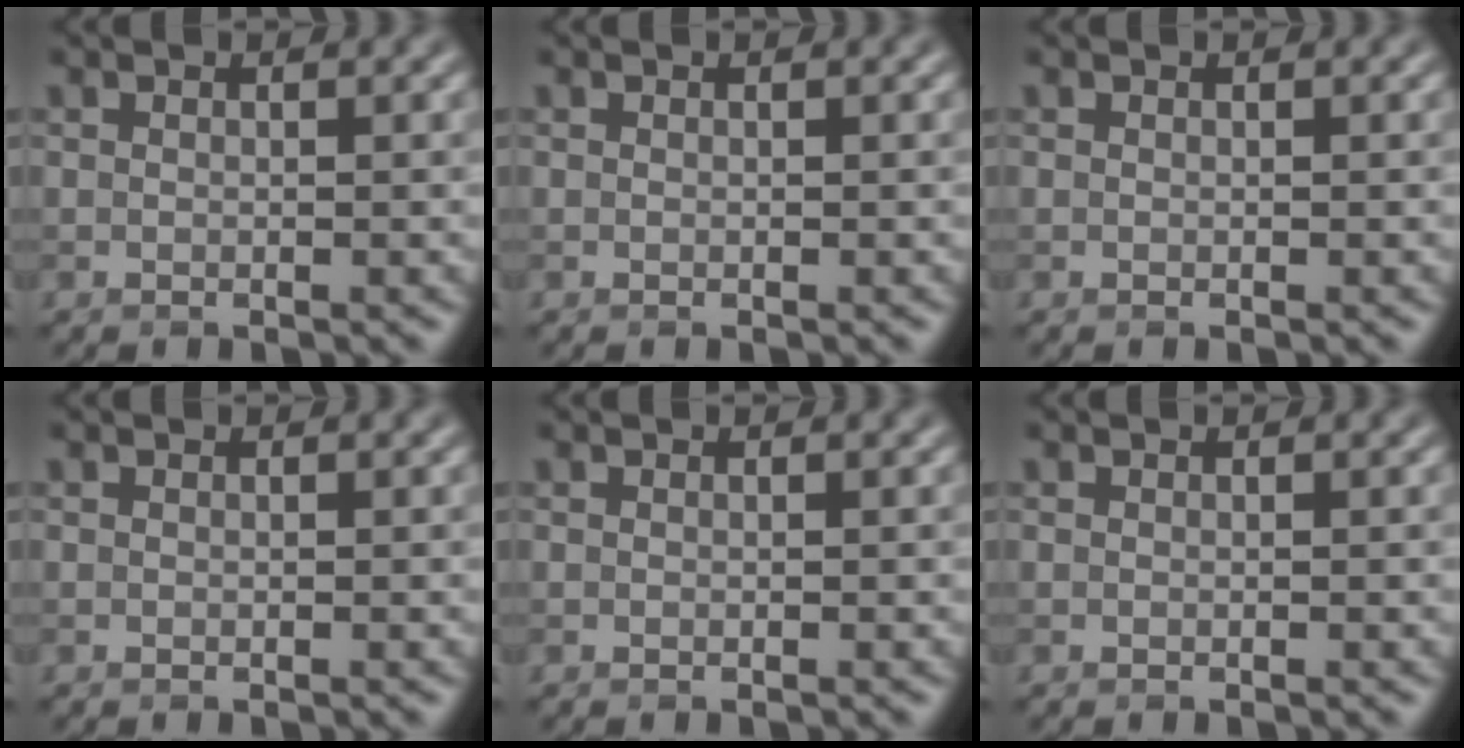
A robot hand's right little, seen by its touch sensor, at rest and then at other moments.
{"total": 0.0}
{"total": 0.0}
{"total": 0.0}
{"total": 0.0}
{"total": 0.0}